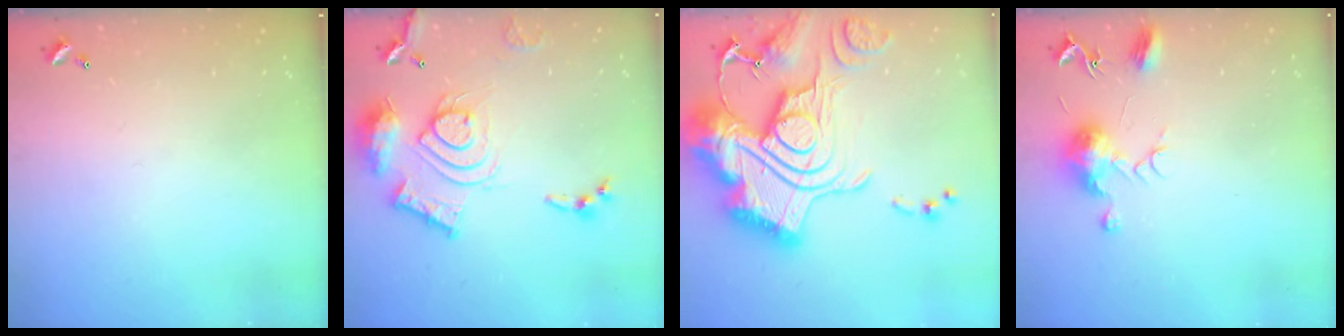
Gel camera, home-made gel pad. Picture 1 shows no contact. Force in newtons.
{"total": 18.7, "press": 18.6, "slide": 1.8}
{"total": 3.2, "press": 2.4, "slide": 2.2}
{"total": 9.7, "press": 9.7, "slide": 0.3}